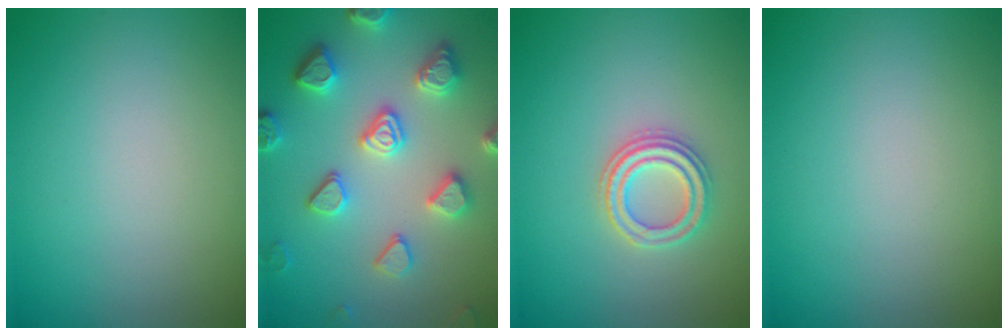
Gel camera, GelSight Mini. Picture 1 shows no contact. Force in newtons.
{"total": 5.4, "press": 4.9, "slide": 2.4}
{"total": 2.5, "press": 2.4, "slide": 0.7}
{"total": 0.0}